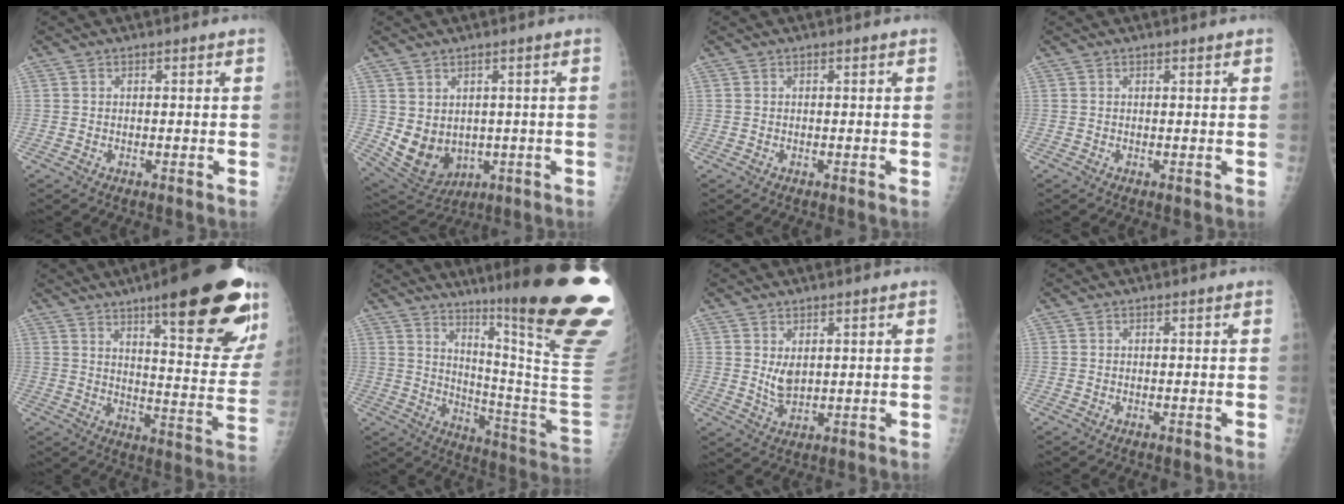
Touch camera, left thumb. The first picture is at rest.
{"total": 10.3, "force": [-0.6, 8.3, 6.1], "torque": [-0.091, -0.009, 0.023]}
{"total": 0.0}
{"total": 0.7, "force": [0.5, 0.1, 0.4], "torque": [-0.006, 0.000, 0.007]}
{"total": 26.8, "force": [16.2, 6.0, 20.5], "torque": [-0.238, -0.067, 0.222]}
{"total": 28.6, "force": [17.8, 1.3, 22.4], "torque": [-0.257, -0.122, 0.260]}
{"total": 4.1, "force": [1.3, 2.3, 3.2], "torque": [-0.050, -0.017, 0.031]}
{"total": 0.0}